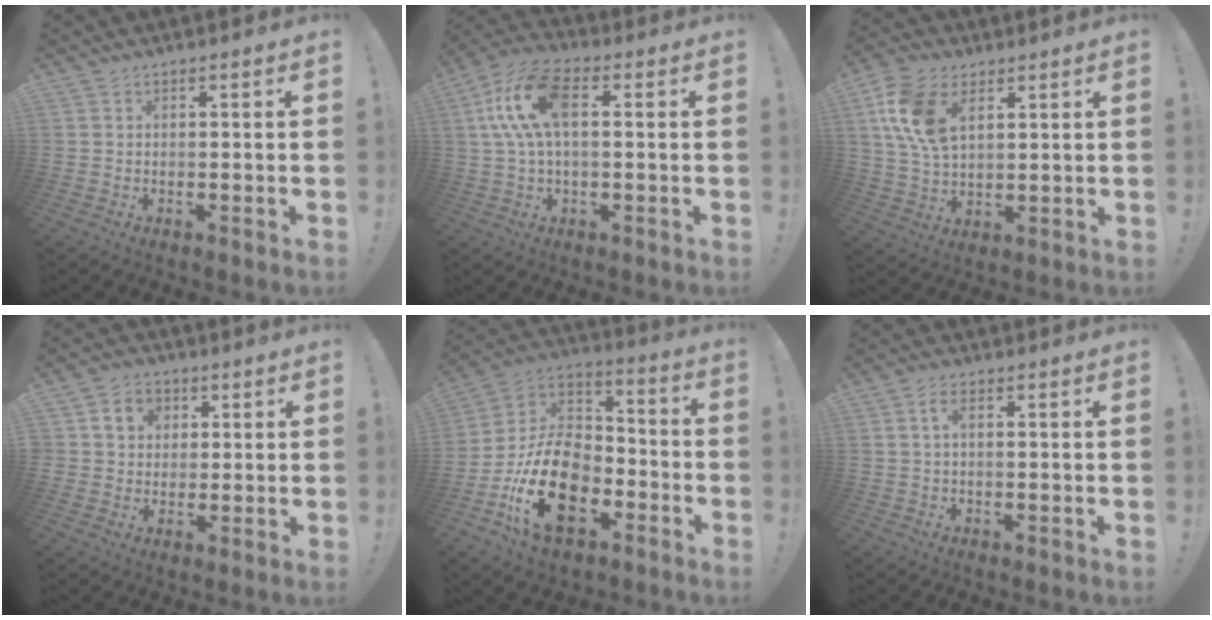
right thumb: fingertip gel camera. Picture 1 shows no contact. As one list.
[{"total": 14.4, "force": [2.7, 7.3, 12.1], "torque": [-0.248, 0.011, 0.051]}, {"total": 13.5, "force": [5.6, 8.0, 9.3], "torque": [-0.192, -0.006, 0.107]}, {"total": 6.9, "force": [2.4, 6.0, 2.5], "torque": [-0.045, 0.001, 0.049]}, {"total": 23.0, "force": [-9.6, 14.4, 15.1], "torque": [-0.283, 0.058, -0.151]}, {"total": 2.6, "force": [0.3, 0.9, 2.5], "torque": [-0.049, 0.007, 0.006]}]